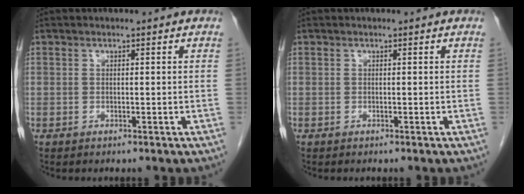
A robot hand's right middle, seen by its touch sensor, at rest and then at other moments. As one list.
[{"total": 0.0}]